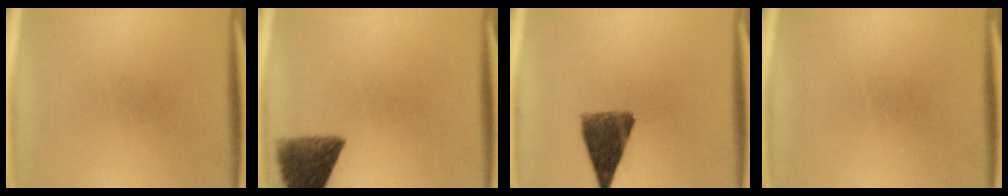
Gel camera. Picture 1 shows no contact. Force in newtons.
{"total": 8.8}
{"total": 9.4}
{"total": 0.0}